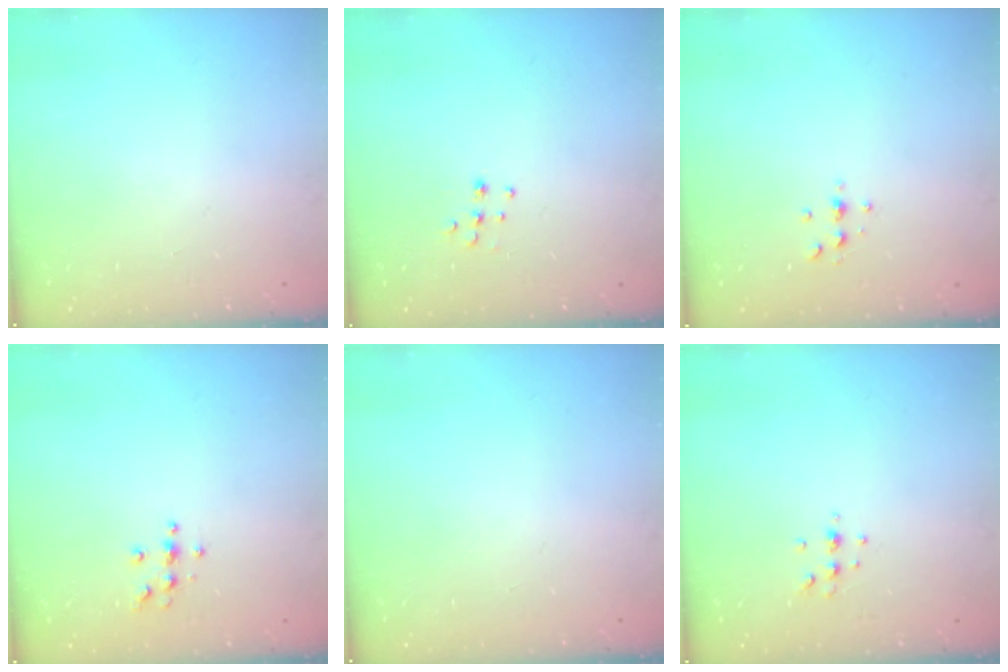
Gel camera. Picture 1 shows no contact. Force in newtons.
{"total": 7.0, "press": 6.9, "slide": 0.6}
{"total": 3.0, "press": 3.0, "slide": 0.4}
{"total": 3.9, "press": 3.9, "slide": 0.6}
{"total": 0.0}
{"total": 3.8, "press": 3.6, "slide": 1.1}